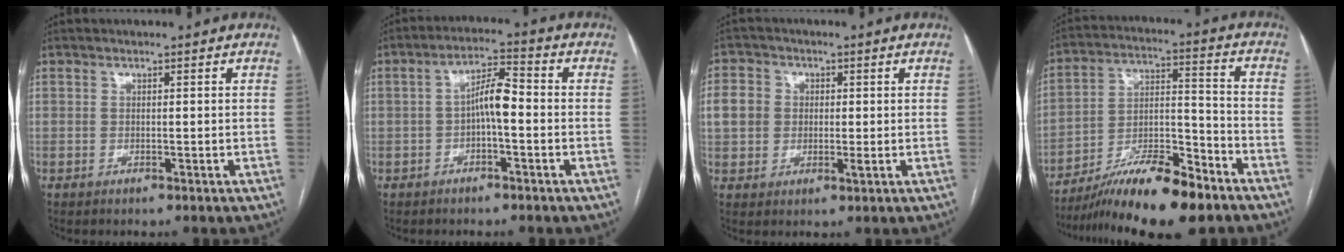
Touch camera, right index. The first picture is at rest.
{"total": 5.5, "force": [-0.8, 1.3, 5.2], "torque": [-0.093, 0.021, -0.016]}
{"total": 5.9, "force": [0.7, 5.1, 2.9], "torque": [-0.060, 0.011, 0.009]}
{"total": 16.4, "force": [-12.2, 2.9, 10.6], "torque": [-0.182, 0.003, -0.208]}